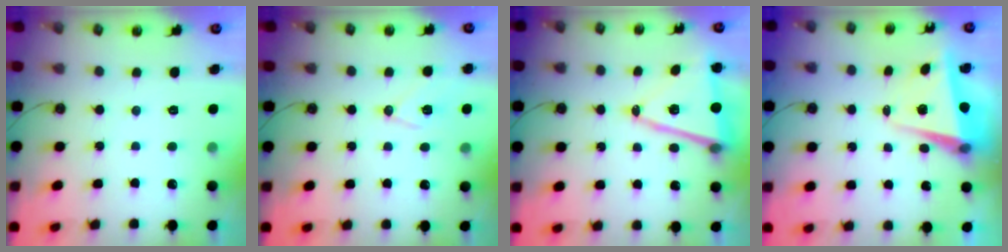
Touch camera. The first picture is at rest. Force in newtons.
{"total": 9.0, "press": 8.6, "slide": 2.7}
{"total": 14.3, "press": 13.8, "slide": 3.7}
{"total": 6.1, "press": 6.0, "slide": 1.1}